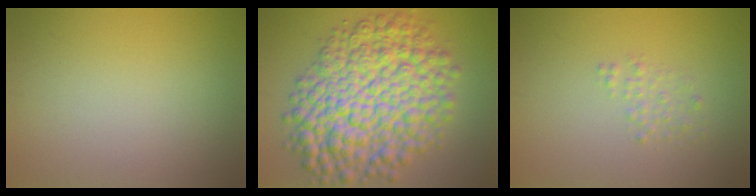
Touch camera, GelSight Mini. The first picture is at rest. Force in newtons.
{"total": 11.4, "press": 11.4, "slide": 0.2}
{"total": 1.2, "press": 1.2, "slide": 0.0}